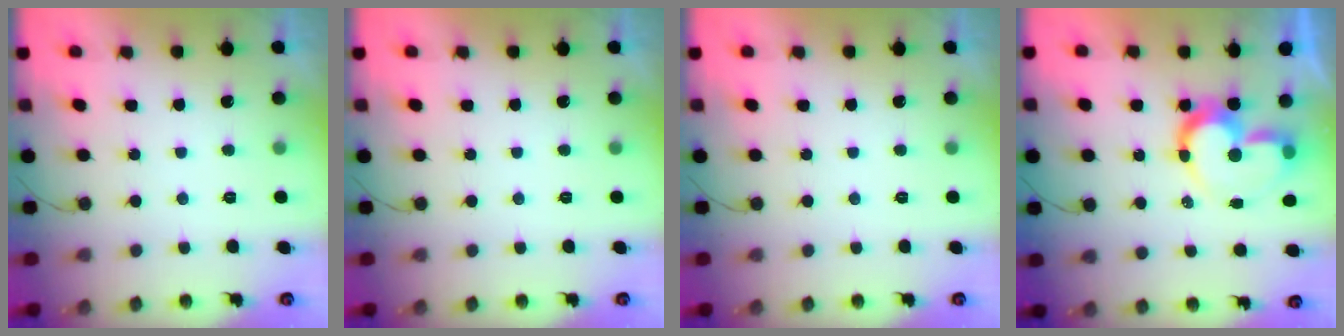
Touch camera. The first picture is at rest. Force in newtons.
{"total": 0.0}
{"total": 0.0}
{"total": 11.8, "press": 11.8, "slide": 1.3}